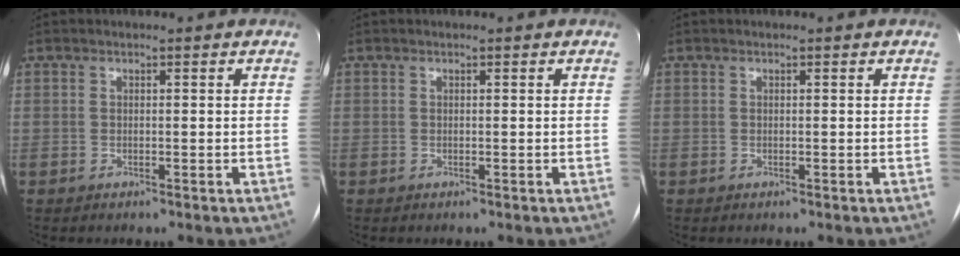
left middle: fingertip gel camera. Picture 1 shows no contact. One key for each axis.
{"total": 0.0}
{"total": 0.0}